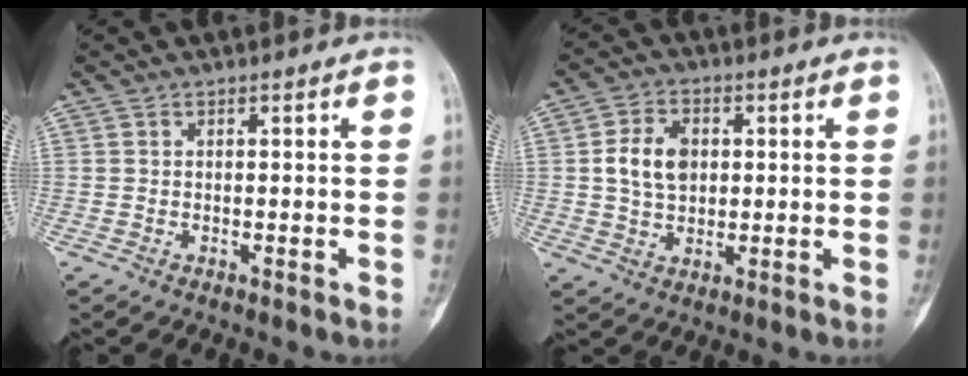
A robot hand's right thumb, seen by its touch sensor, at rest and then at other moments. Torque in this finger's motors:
{"motor_torque": [0.00, 0.90, 0.17, -0.15, 0.04]}